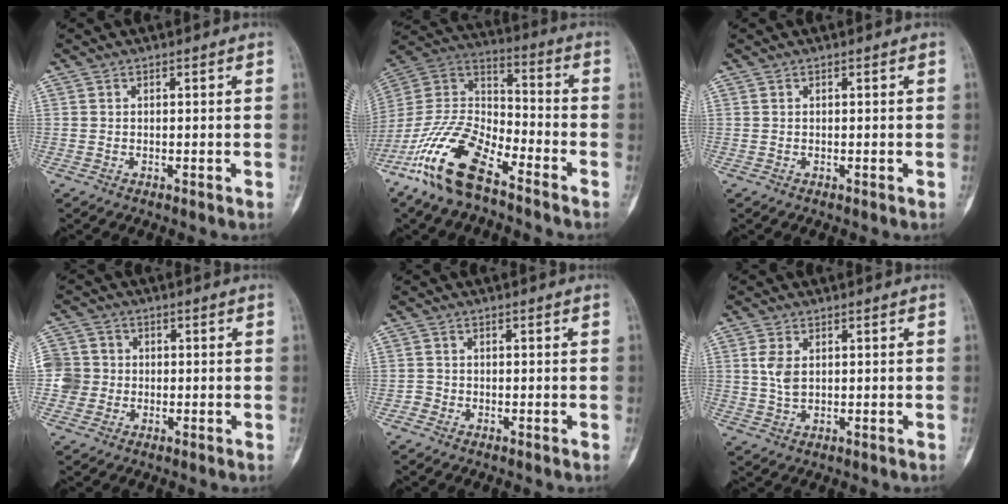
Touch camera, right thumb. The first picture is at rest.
{"total": 17.6, "force": [-11.4, 6.6, 11.7], "torque": [-0.230, 0.063, -0.222]}
{"total": 0.0}
{"total": 6.1, "force": [-0.6, 6.0, 1.3], "torque": [-0.006, 0.012, -0.017]}
{"total": 1.0, "force": [-0.6, 0.7, -0.1], "torque": [0.005, 0.004, -0.019]}
{"total": 3.7, "force": [0.8, 2.1, 3.0], "torque": [-0.061, -0.001, 0.019]}